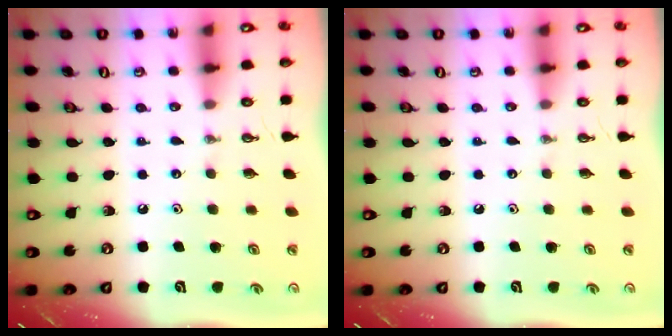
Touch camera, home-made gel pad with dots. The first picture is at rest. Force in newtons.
{"total": 0.0}